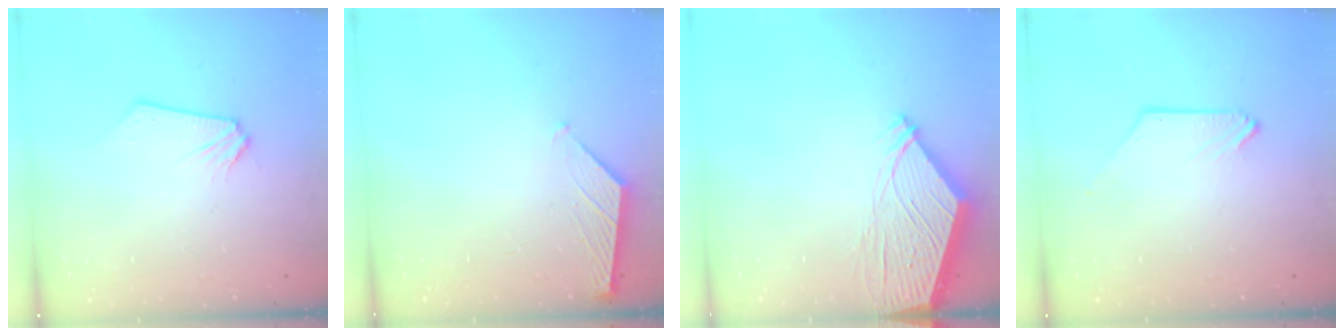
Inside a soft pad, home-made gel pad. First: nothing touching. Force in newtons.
{"total": 1.3, "press": 1.3, "slide": 0.2}
{"total": 9.6, "press": 9.5, "slide": 1.2}
{"total": 0.0}